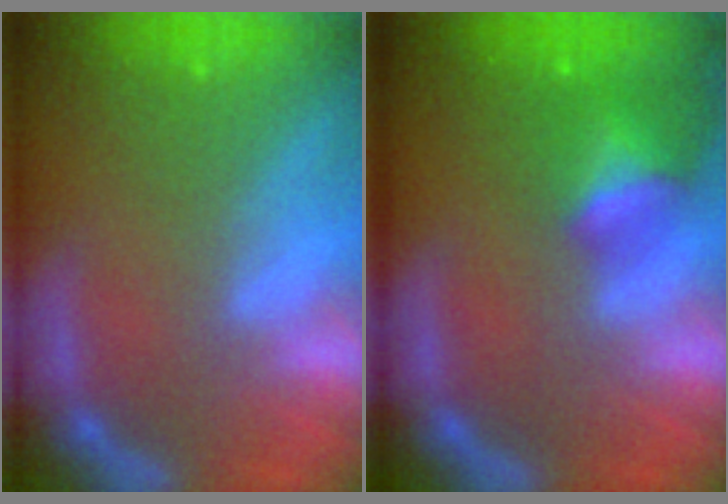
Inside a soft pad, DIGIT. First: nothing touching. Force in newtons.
{"total": 4.5}